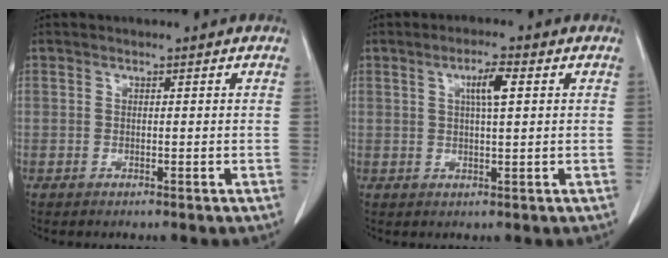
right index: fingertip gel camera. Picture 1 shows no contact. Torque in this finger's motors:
{"motor_torque": [0.25, 0.13, 0.24, 0.06]}